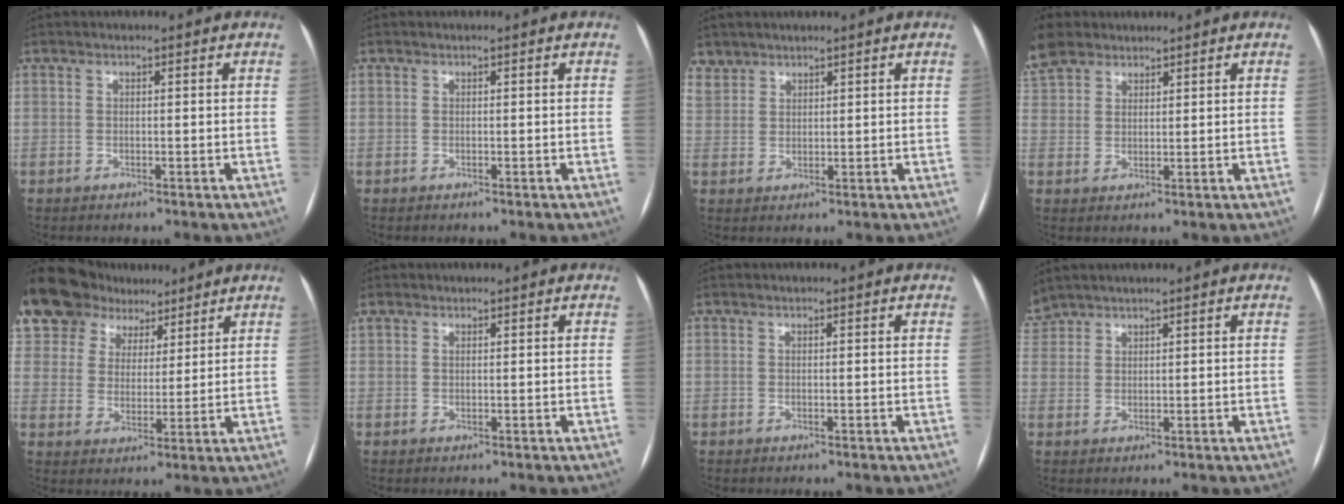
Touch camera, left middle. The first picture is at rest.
{"total": 0.0}
{"total": 3.5, "force": [2.8, 2.1, -0.3], "torque": [0.015, 0.006, 0.055]}
{"total": 6.3, "force": [5.3, 2.9, 1.8], "torque": [-0.078, 0.018, 0.119]}
{"total": 15.3, "force": [11.4, 9.2, 4.4], "torque": [-0.133, 0.039, 0.214]}
{"total": 1.6, "force": [-0.3, -1.3, -0.8], "torque": [-0.003, 0.004, 0.005]}
{"total": 0.0}
{"total": 3.2, "force": [3.0, 1.0, 0.1], "torque": [-0.011, 0.016, 0.063]}